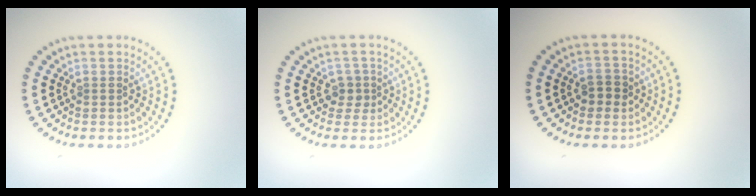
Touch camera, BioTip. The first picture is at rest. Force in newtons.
{"total": 1.6, "press": 1.2, "slide": 1.0}
{"total": 1.8, "press": 1.8, "slide": 0.5}